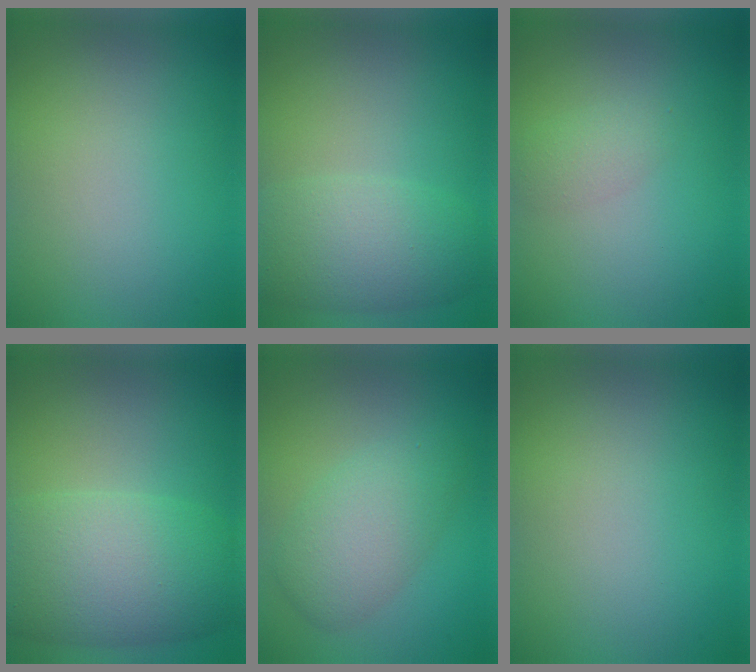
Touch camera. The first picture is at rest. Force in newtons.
{"total": 5.6, "press": 5.5, "slide": 0.4}
{"total": 1.5, "press": 1.5, "slide": 0.1}
{"total": 9.5, "press": 9.5, "slide": 0.3}
{"total": 4.5, "press": 4.5, "slide": 0.2}
{"total": 0.0}